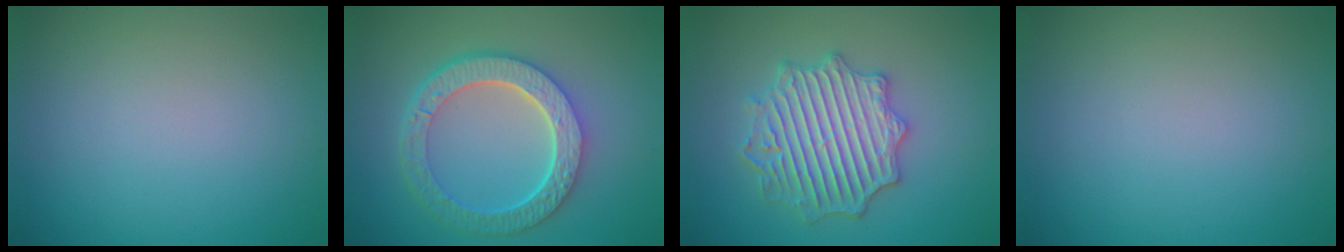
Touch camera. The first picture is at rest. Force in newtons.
{"total": 6.7, "press": 4.8, "slide": 4.6}
{"total": 5.2, "press": 5.1, "slide": 0.9}
{"total": 0.0}